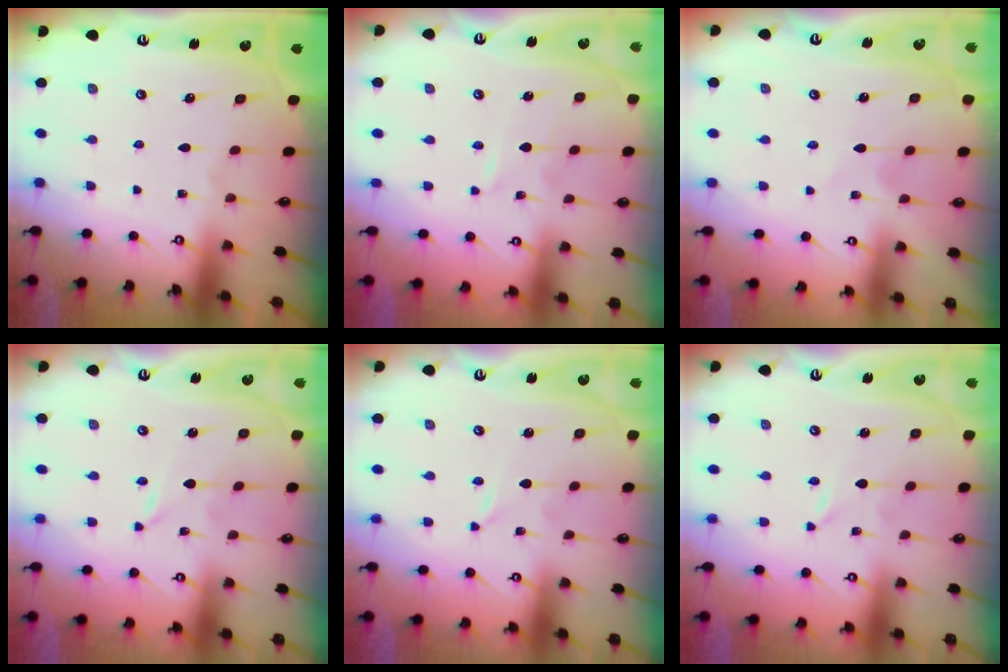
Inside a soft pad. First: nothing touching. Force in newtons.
{"total": 1.5, "press": 1.4, "slide": 0.2}
{"total": 2.4, "press": 2.4, "slide": 0.3}
{"total": 0.0}
{"total": 0.0}
{"total": 0.0}